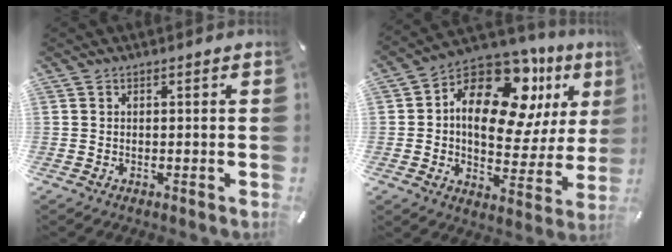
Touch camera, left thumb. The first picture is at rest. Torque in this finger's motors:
{"motor_torque": [1.43, 1.48, 1.52, -1.24, 0.43]}